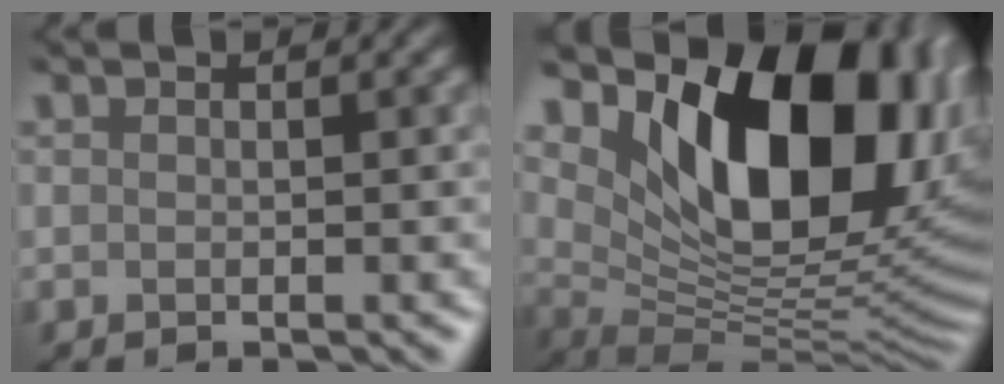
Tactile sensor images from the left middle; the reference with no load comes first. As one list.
[{"total": 13.2, "force": [6.5, 6.9, 9.3], "torque": [-0.132, -0.004, 0.127]}]